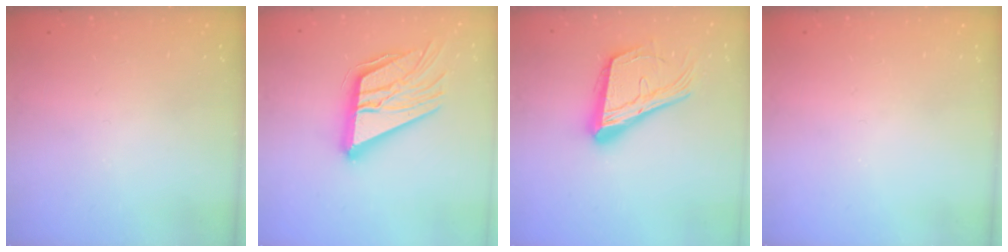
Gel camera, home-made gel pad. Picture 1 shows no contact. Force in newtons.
{"total": 21.6, "press": 21.5, "slide": 2.3}
{"total": 21.0, "press": 20.9, "slide": 2.7}
{"total": 0.0}